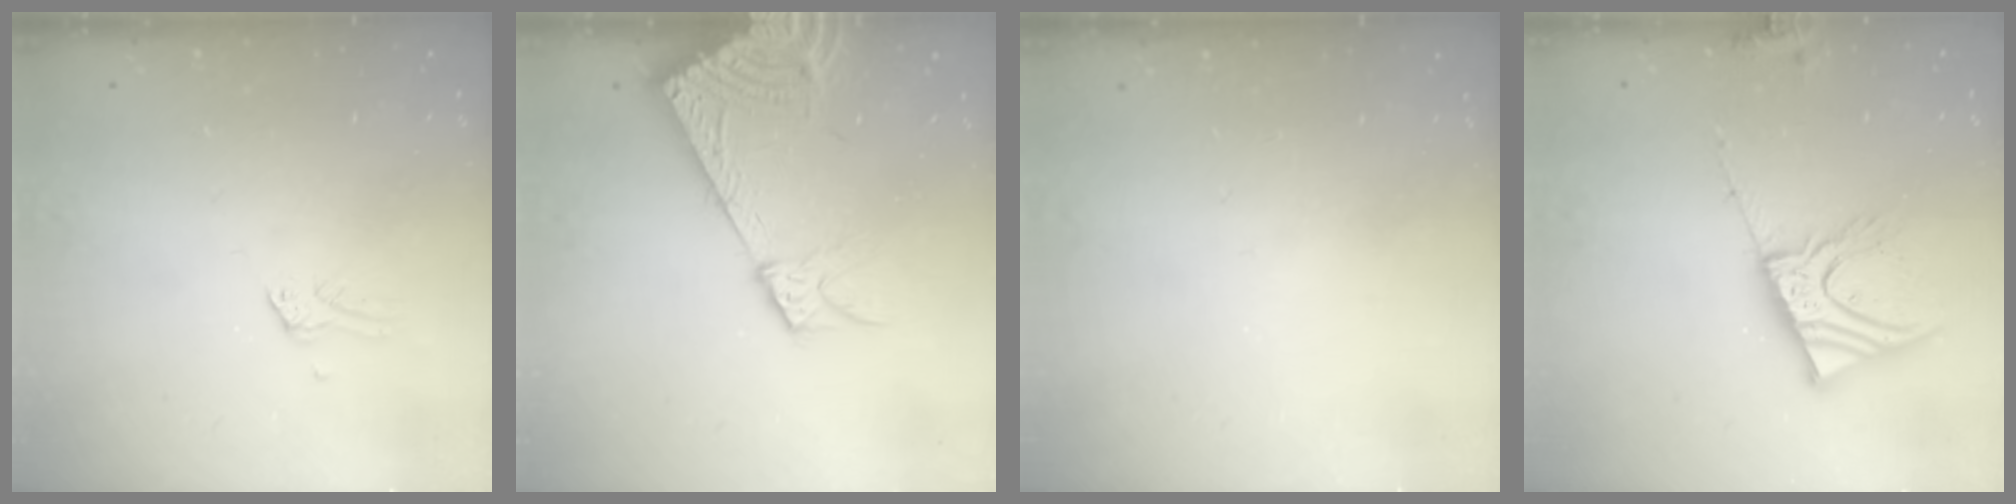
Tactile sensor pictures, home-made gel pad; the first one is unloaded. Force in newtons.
{"total": 12.8, "press": 12.5, "slide": 2.6}
{"total": 0.0}
{"total": 15.9, "press": 15.6, "slide": 3.0}